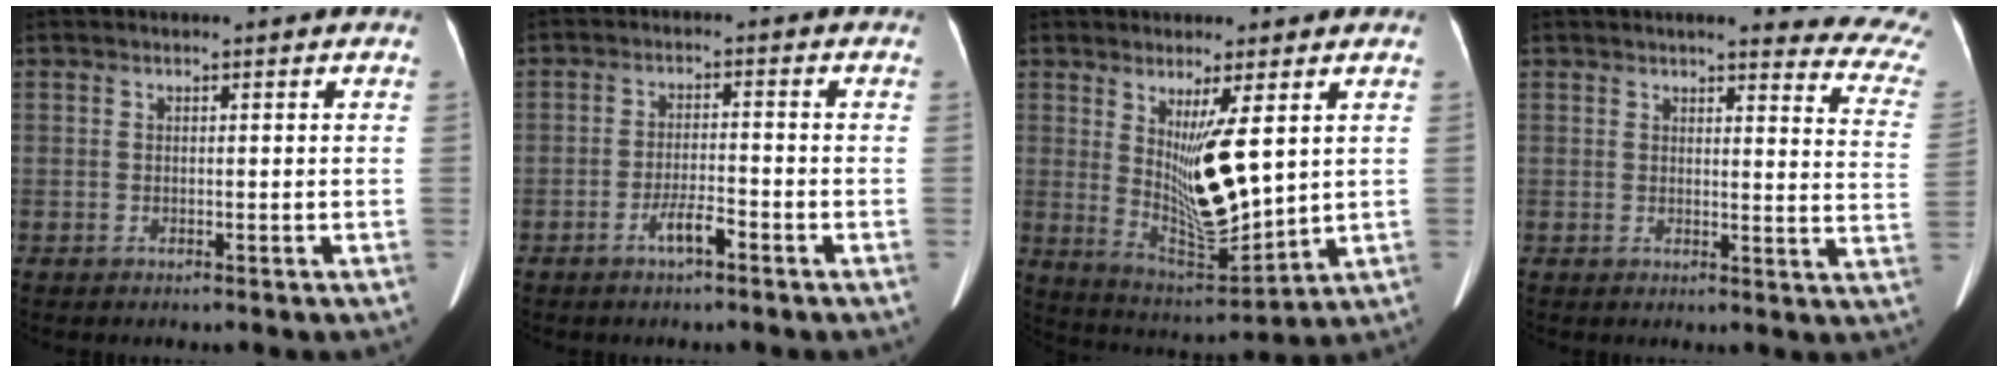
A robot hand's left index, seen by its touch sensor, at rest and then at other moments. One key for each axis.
{"total": 3.5, "fx": -2.2, "fy": 0.5, "fz": 2.7, "tx": -0.053, "ty": -0.001, "tz": -0.040}
{"total": 10.8, "fx": 2.5, "fy": 1.8, "fz": 10.3, "tx": -0.184, "ty": -0.027, "tz": 0.058}
{"total": 15.0, "fx": 13.5, "fy": 1.6, "fz": 6.2, "tx": -0.048, "ty": -0.059, "tz": 0.124}